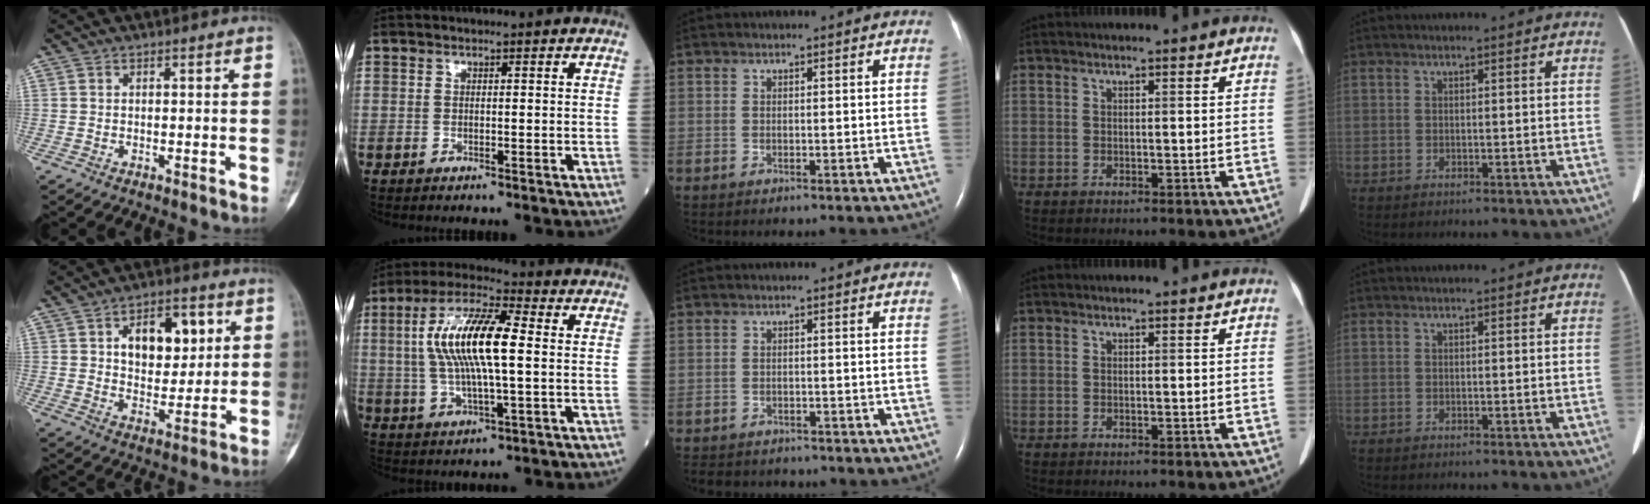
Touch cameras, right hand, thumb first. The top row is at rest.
{"thumb": {"total": 12.9, "force": [3.7, 8.0, 9.4], "torque": [-0.090, -0.008, 0.059]}, "index": {"total": 14.0, "force": [1.4, 3.0, 13.6], "torque": [-0.276, 0.019, 0.023]}, "middle": {"total": 7.1, "force": [-6.4, 2.6, 2.0], "torque": [-0.033, -0.001, -0.083]}}